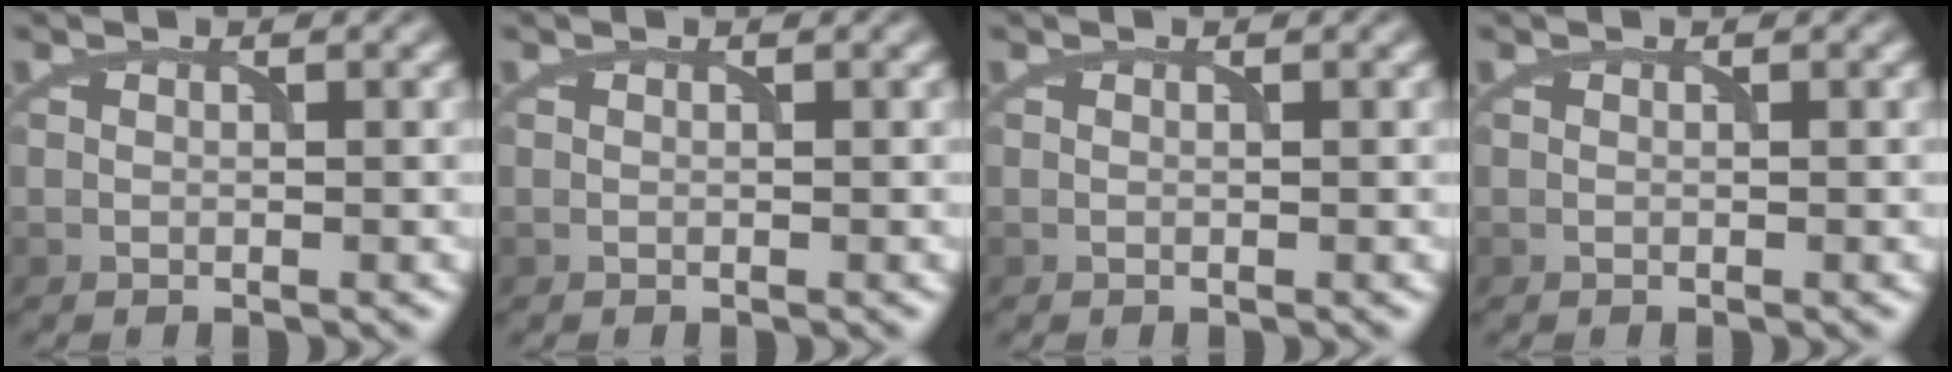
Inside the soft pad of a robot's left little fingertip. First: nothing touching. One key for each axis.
{"total": 0.0}
{"total": 0.0}
{"total": 0.0}